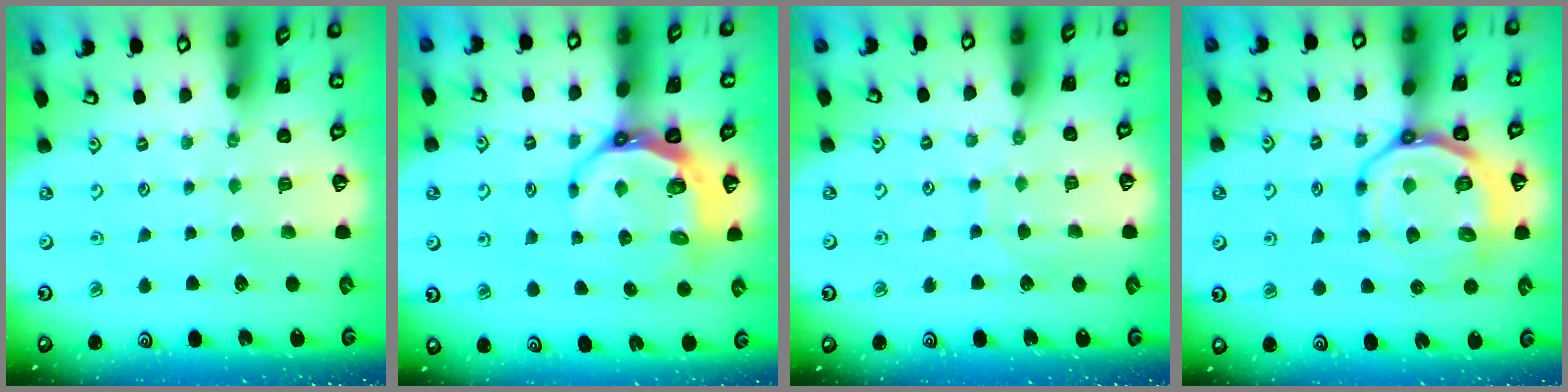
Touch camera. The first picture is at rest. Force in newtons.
{"total": 8.6, "press": 7.8, "slide": 3.5}
{"total": 6.7, "press": 6.7, "slide": 0.2}
{"total": 14.3, "press": 14.1, "slide": 2.7}